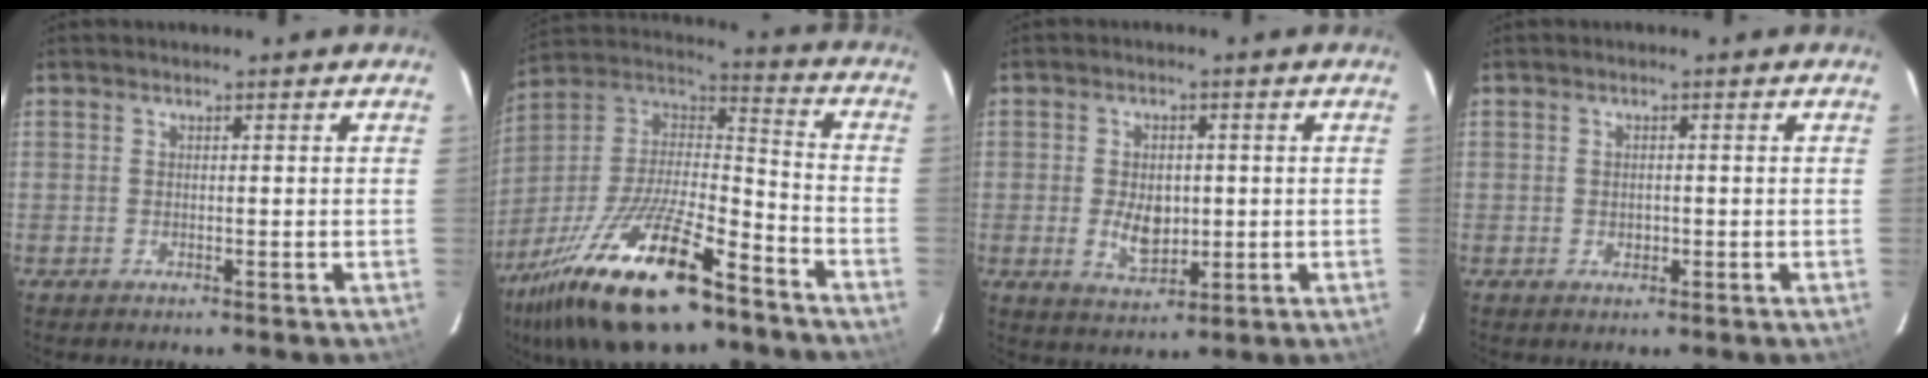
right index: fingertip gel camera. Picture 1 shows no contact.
{"total": 25.9, "force": [-16.3, 8.7, 18.2], "torque": [-0.354, -0.023, -0.281]}
{"total": 6.7, "force": [-0.7, 4.2, 5.2], "torque": [-0.098, -0.005, -0.003]}
{"total": 1.4, "force": [-0.2, 1.2, 0.7], "torque": [-0.010, 0.000, -0.003]}